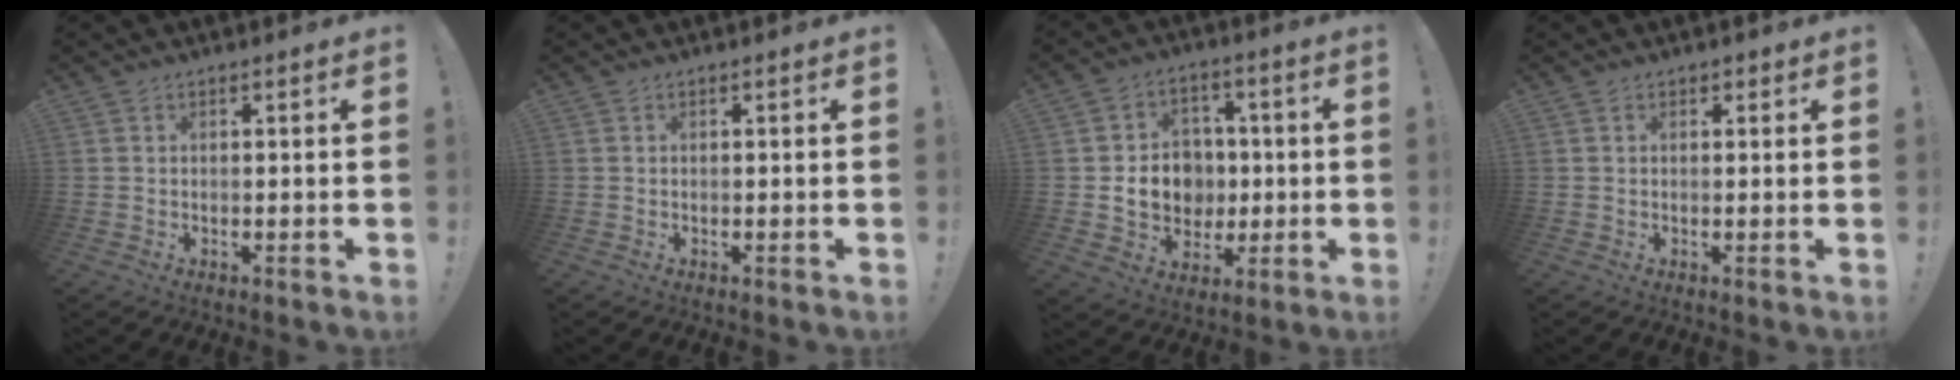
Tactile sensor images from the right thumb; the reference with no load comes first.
{"total": 0.0}
{"total": 11.7, "force": [-1.1, 10.3, 5.4], "torque": [-0.078, 0.012, -0.010]}
{"total": 0.8, "force": [0.5, 0.6, 0.1], "torque": [0.005, -0.003, 0.008]}